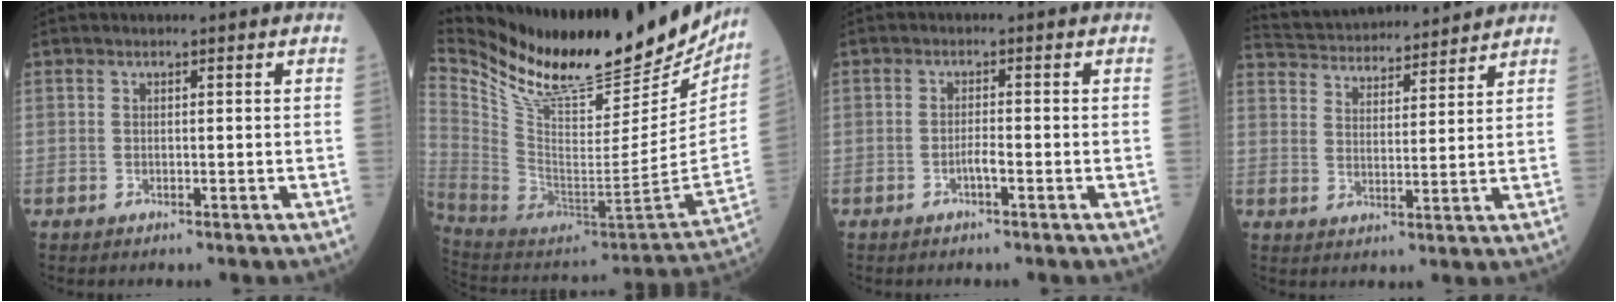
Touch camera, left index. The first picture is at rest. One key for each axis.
{"total": 33.5, "fx": 27.5, "fy": 8.6, "fz": 17.0, "tx": -0.318, "ty": -0.068, "tz": 0.417}
{"total": 1.7, "fx": -1.2, "fy": 0.1, "fz": 1.1, "tx": -0.021, "ty": -0.003, "tz": -0.023}
{"total": 15.3, "fx": 14.5, "fy": 2.5, "fz": 4.0, "tx": -0.076, "ty": 0.030, "tz": 0.226}